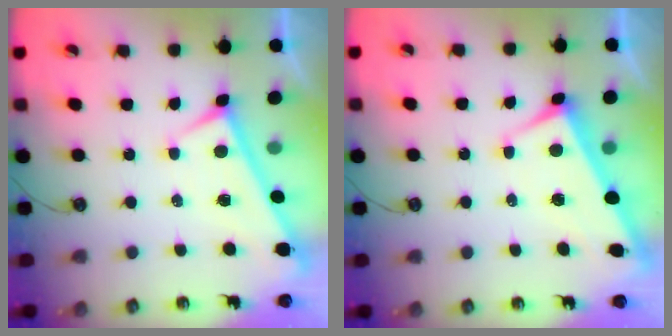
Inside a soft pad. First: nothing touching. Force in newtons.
{"total": 2.9, "press": 2.8, "slide": 0.9}